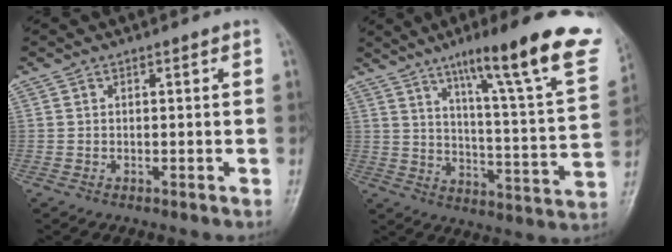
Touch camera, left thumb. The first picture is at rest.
{"total": 25.0, "force": [15.6, 3.1, 19.3], "torque": [-0.257, -0.056, 0.220]}